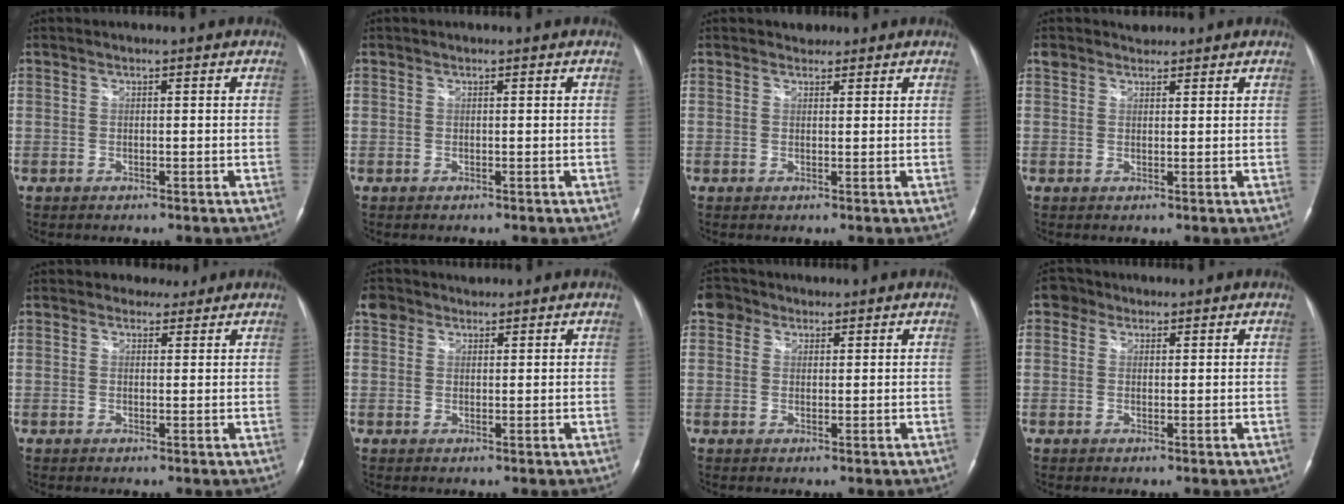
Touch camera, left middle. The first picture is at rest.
{"total": 0.0}
{"total": 1.5, "force": [1.2, 0.9, -0.1], "torque": [0.005, 0.006, 0.014]}
{"total": 2.3, "force": [1.9, 1.3, -0.2], "torque": [0.003, 0.017, 0.031]}
{"total": 2.3, "force": [1.9, 1.3, 0.0], "torque": [0.005, 0.005, 0.025]}
{"total": 2.9, "force": [2.0, 2.0, 0.3], "torque": [-0.010, 0.025, 0.036]}
{"total": 3.2, "force": [1.9, 2.6, 0.6], "torque": [-0.014, 0.019, 0.032]}
{"total": 2.6, "force": [1.3, 2.2, 0.4], "torque": [-0.006, 0.011, 0.018]}